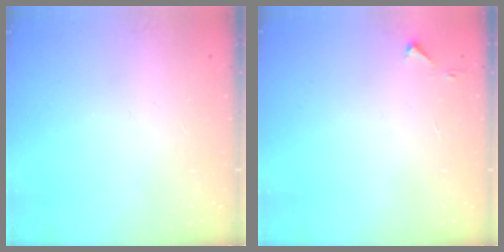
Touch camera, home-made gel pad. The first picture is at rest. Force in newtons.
{"total": 2.8, "press": 2.8, "slide": 0.4}